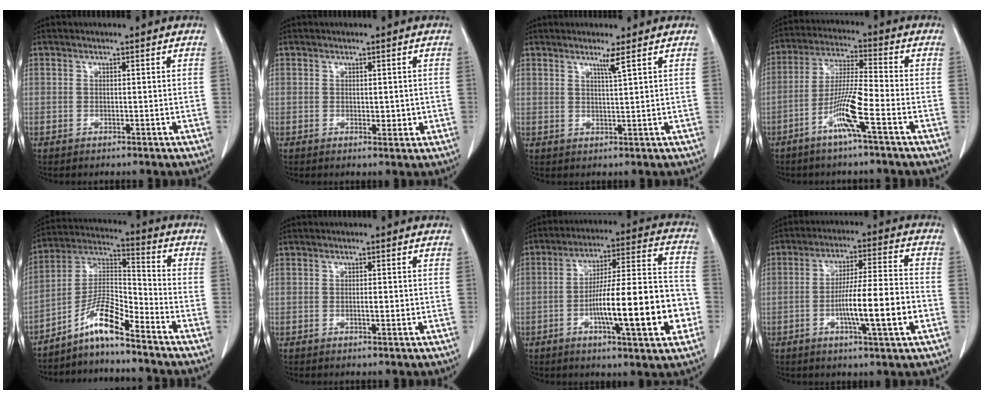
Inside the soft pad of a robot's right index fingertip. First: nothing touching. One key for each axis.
{"total": 2.0, "fx": -0.1, "fy": 1.2, "fz": 1.7, "tx": -0.020, "ty": -0.003, "tz": 0.003}
{"total": 2.2, "fx": 1.4, "fy": -0.8, "fz": 1.5, "tx": -0.032, "ty": -0.011, "tz": 0.028}
{"total": 9.0, "fx": -4.3, "fy": -0.3, "fz": 7.9, "tx": -0.156, "ty": -0.002, "tz": -0.086}
{"total": 8.6, "fx": -6.5, "fy": 0.6, "fz": 5.6, "tx": -0.115, "ty": 0.015, "tz": -0.125}
{"total": 1.3, "fx": -0.2, "fy": 0.3, "fz": 1.2, "tx": -0.022, "ty": 0.000, "tz": -0.003}
{"total": 18.8, "fx": -5.3, "fy": 2.6, "fz": 17.8, "tx": -0.267, "ty": 0.017, "tz": -0.077}
{"total": 12.1, "fx": -3.5, "fy": 0.4, "fz": 11.5, "tx": -0.194, "ty": 0.001, "tz": -0.060}